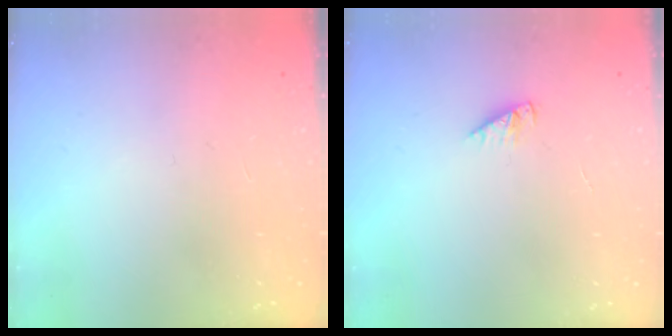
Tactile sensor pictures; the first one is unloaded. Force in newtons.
{"total": 3.3, "press": 3.2, "slide": 0.5}